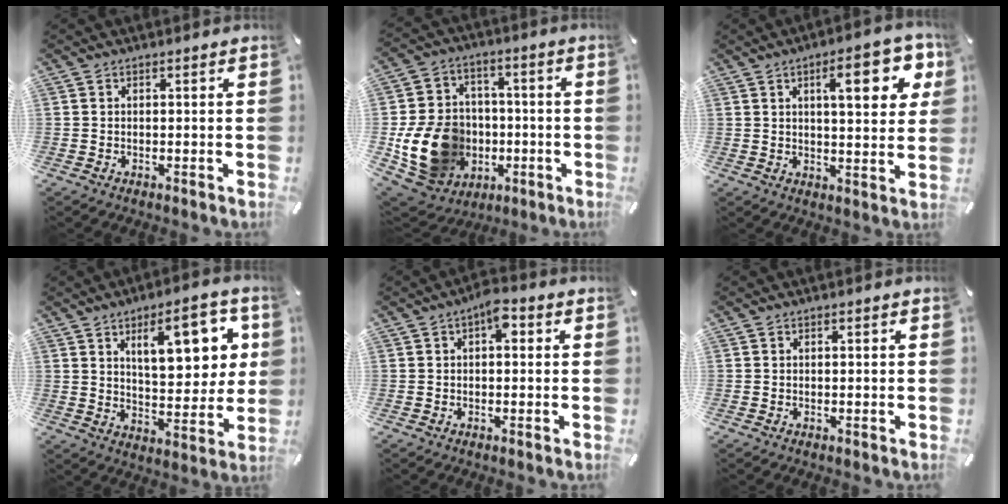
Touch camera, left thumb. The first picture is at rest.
{"total": 17.1, "force": [-3.7, 14.4, 8.5], "torque": [-0.163, 0.023, -0.052]}
{"total": 13.5, "force": [5.3, 4.6, 11.5], "torque": [-0.159, -0.009, 0.078]}
{"total": 15.6, "force": [6.8, 7.0, 12.2], "torque": [-0.164, -0.020, 0.106]}
{"total": 4.6, "force": [1.0, 2.3, 3.8], "torque": [-0.055, 0.006, 0.008]}
{"total": 0.0}